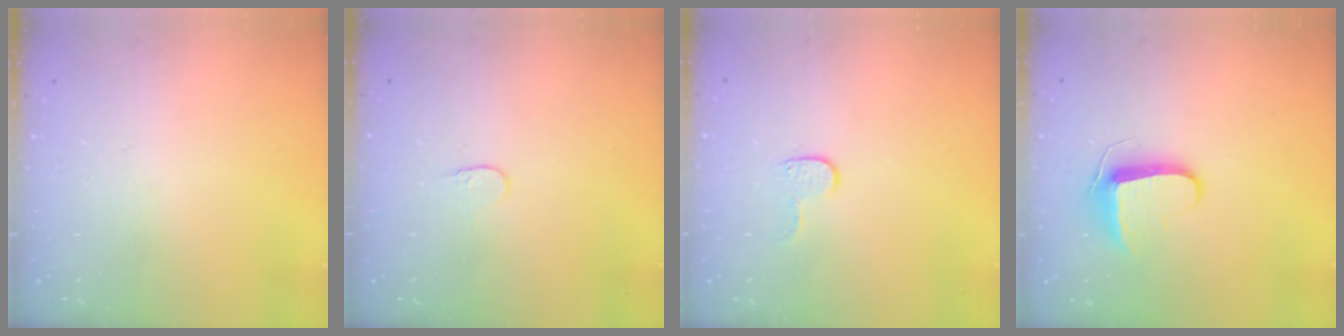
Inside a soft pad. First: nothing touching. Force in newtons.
{"total": 3.7, "press": 3.7, "slide": 0.3}
{"total": 3.9, "press": 3.9, "slide": 0.4}
{"total": 9.6, "press": 9.6, "slide": 0.8}